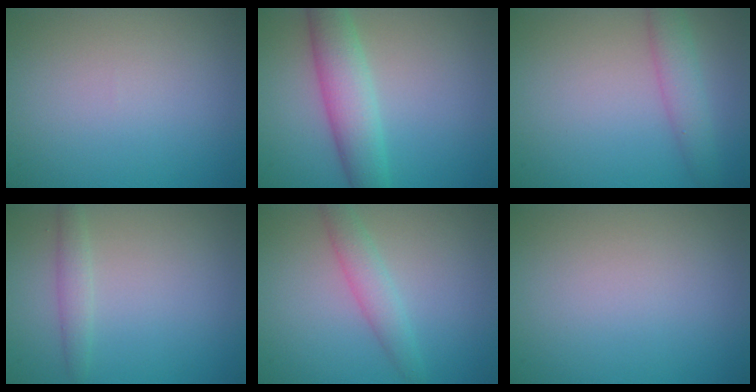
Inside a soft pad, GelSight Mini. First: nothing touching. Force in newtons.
{"total": 4.9, "press": 4.9, "slide": 0.1}
{"total": 2.9, "press": 2.9, "slide": 0.1}
{"total": 1.5, "press": 1.5, "slide": 0.1}
{"total": 2.4, "press": 2.4, "slide": 0.1}
{"total": 0.0}